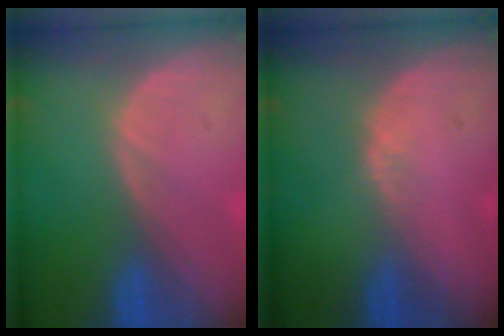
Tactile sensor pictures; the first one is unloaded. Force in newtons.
{"total": 1.0, "press": 0.7, "slide": 0.6}